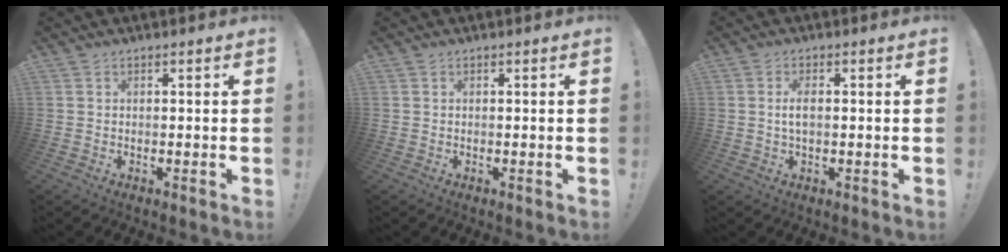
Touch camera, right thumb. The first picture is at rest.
{"total": 0.0}
{"total": 3.3, "force": [0.1, 1.4, 3.0], "torque": [-0.060, 0.002, -0.003]}